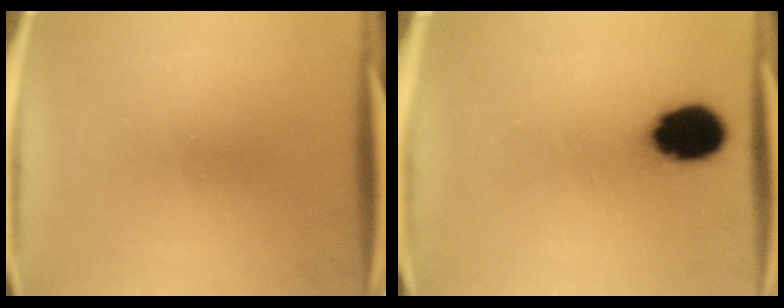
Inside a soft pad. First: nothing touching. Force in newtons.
{"total": 11.7}